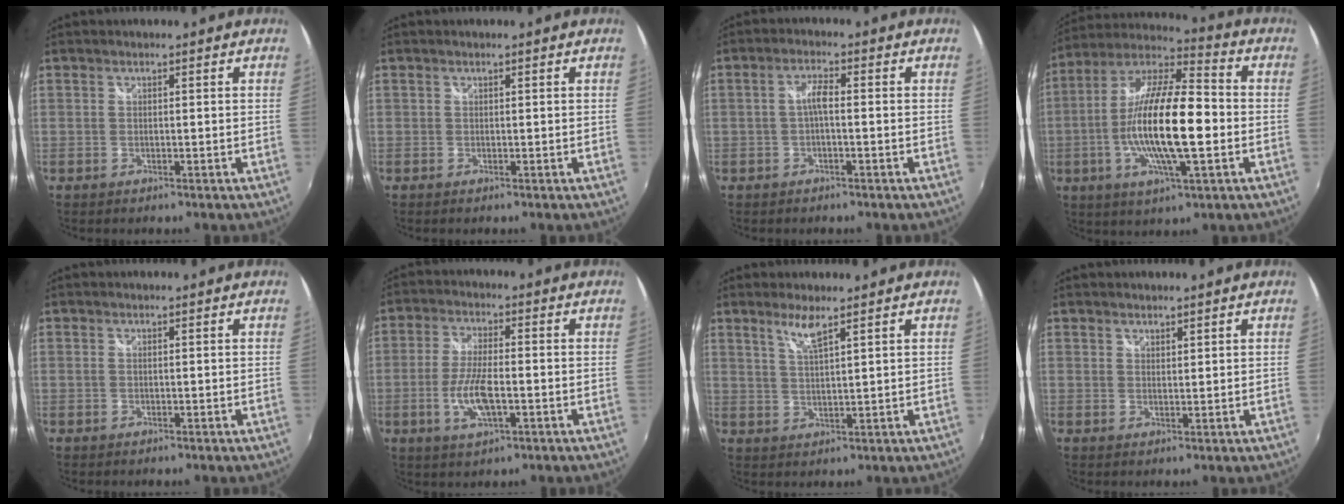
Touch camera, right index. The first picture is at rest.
{"total": 0.0}
{"total": 2.6, "force": [-0.6, 0.5, 2.5], "torque": [-0.051, 0.007, -0.010]}
{"total": 19.0, "force": [-3.1, 4.6, 18.1], "torque": [-0.341, -0.004, -0.064]}
{"total": 0.0}
{"total": 8.2, "force": [-2.4, 2.6, 7.4], "torque": [-0.153, -0.005, -0.045]}
{"total": 4.1, "force": [2.9, 0.2, 2.9], "torque": [-0.058, -0.003, 0.056]}
{"total": 1.4, "force": [1.3, 0.5, 0.2], "torque": [0.000, 0.001, 0.022]}